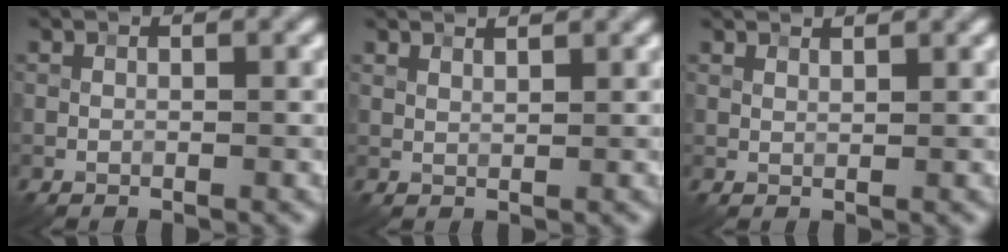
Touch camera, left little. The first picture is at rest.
{"total": 2.0, "force": [1.8, 0.4, 0.8], "torque": [-0.015, -0.001, 0.021]}
{"total": 2.1, "force": [1.9, 0.4, 0.8], "torque": [-0.012, -0.003, 0.020]}